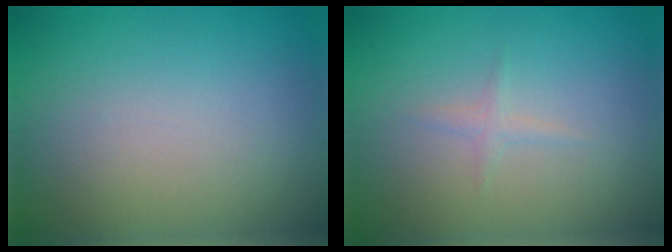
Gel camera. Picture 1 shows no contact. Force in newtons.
{"total": 0.8, "press": 0.8, "slide": 0.1}